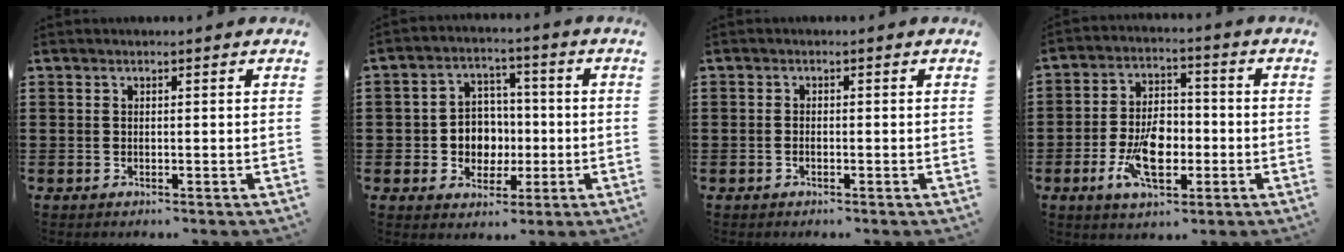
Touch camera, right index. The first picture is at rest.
{"total": 5.7, "force": [-0.8, 5.3, 1.9], "torque": [-0.046, 0.012, -0.016]}
{"total": 0.6, "force": [-0.4, 0.2, 0.5], "torque": [-0.010, -0.005, -0.006]}
{"total": 9.5, "force": [-2.6, 5.1, 7.6], "torque": [-0.151, -0.002, -0.046]}